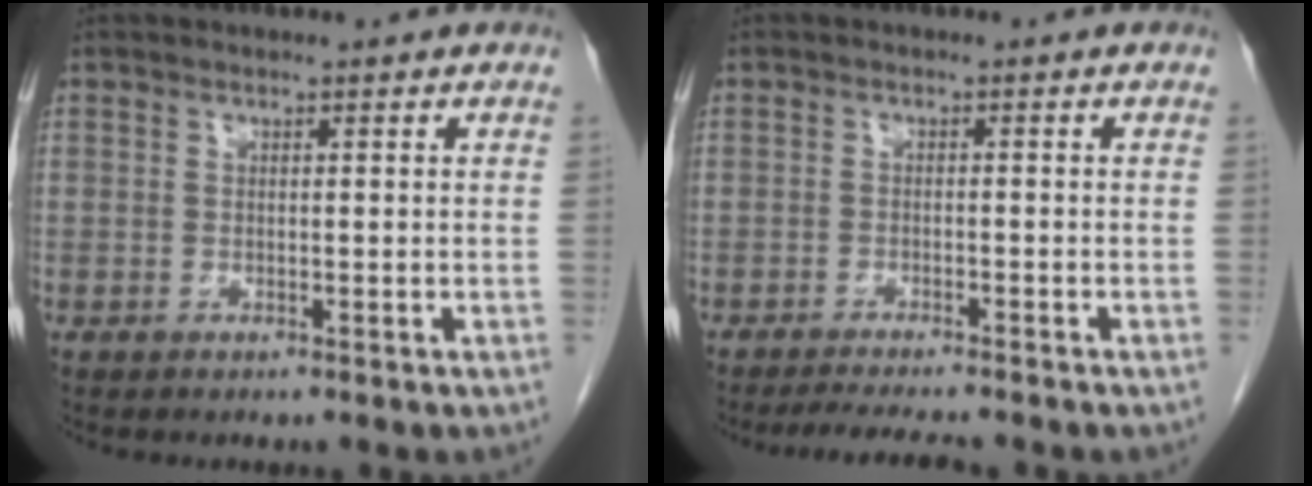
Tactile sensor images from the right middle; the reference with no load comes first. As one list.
[{"total": 6.0, "force": [-5.3, 0.4, 2.7], "torque": [-0.037, -0.015, -0.083]}]